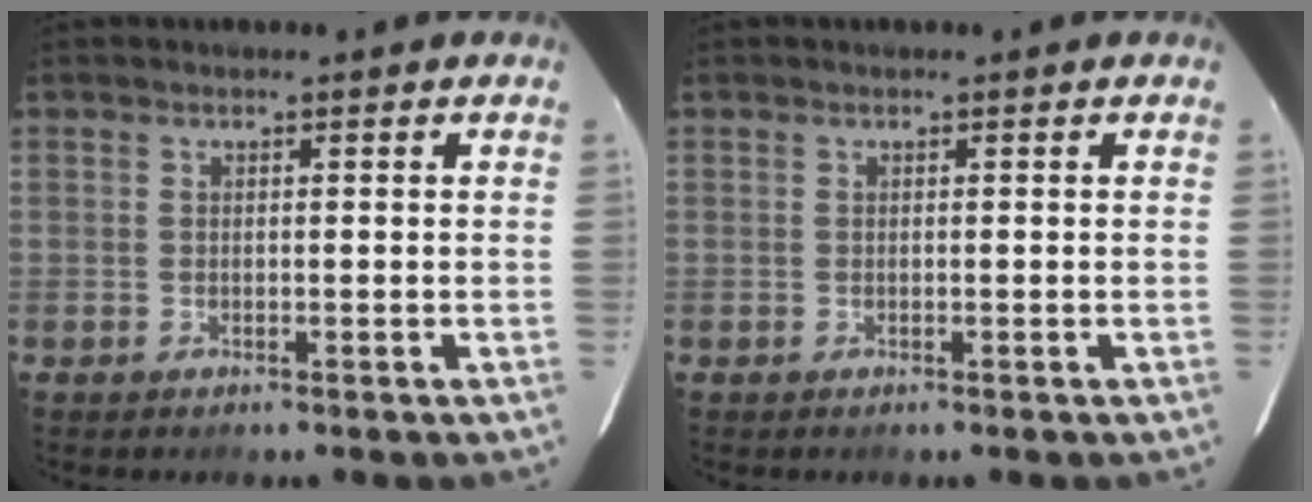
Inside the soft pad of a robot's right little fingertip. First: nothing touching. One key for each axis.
{"total": 0.0}